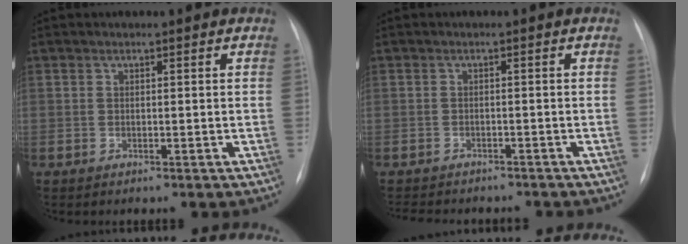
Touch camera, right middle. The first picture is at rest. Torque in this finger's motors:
{"motor_torque": [0.55, -0.57, 0.03, 0.00]}